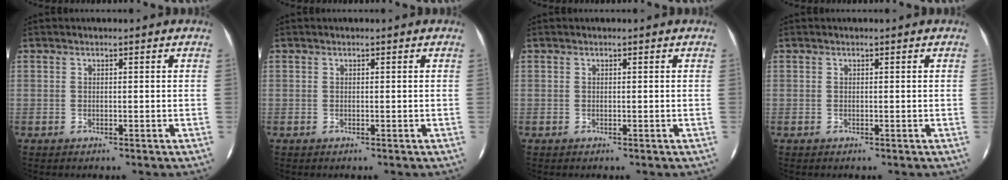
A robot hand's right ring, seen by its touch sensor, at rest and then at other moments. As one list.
[{"total": 0.0}, {"total": 0.0}, {"total": 0.0}]